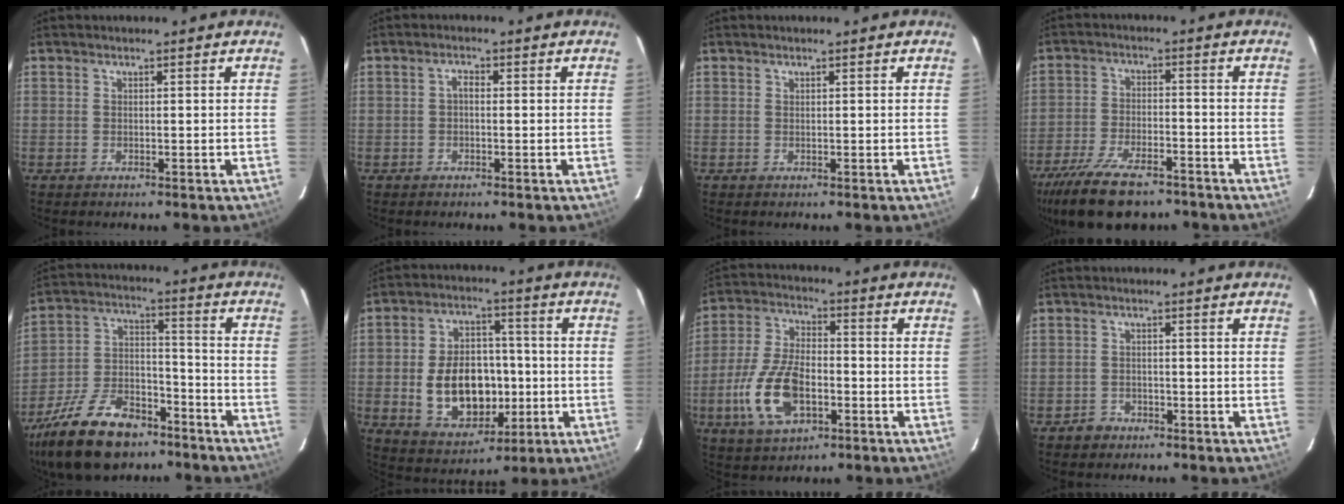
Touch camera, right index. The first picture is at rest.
{"total": 1.4, "force": [-0.2, 0.8, 1.1], "torque": [-0.022, 0.008, -0.007]}
{"total": 0.0}
{"total": 16.0, "force": [-11.9, 6.3, 8.6], "torque": [-0.193, -0.027, -0.201]}
{"total": 20.5, "force": [-14.2, 10.1, 10.8], "torque": [-0.236, -0.003, -0.238]}
{"total": 14.7, "force": [-2.3, 10.1, 10.5], "torque": [-0.213, 0.016, -0.013]}
{"total": 13.8, "force": [-4.6, 7.0, 11.0], "torque": [-0.240, -0.001, -0.080]}
{"total": 2.6, "force": [-1.7, 1.9, 0.2], "torque": [-0.006, 0.008, -0.026]}